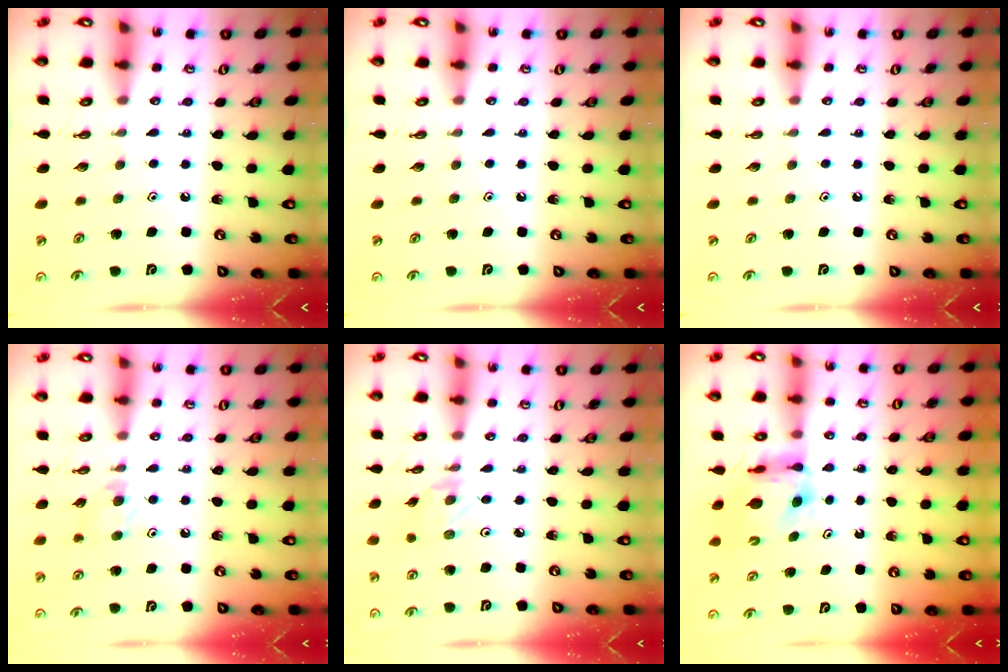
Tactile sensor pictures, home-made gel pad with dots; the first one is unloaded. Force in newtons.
{"total": 0.0}
{"total": 0.0}
{"total": 5.2, "press": 5.1, "slide": 0.8}
{"total": 0.5, "press": 0.5, "slide": 0.1}
{"total": 5.6, "press": 5.5, "slide": 0.6}